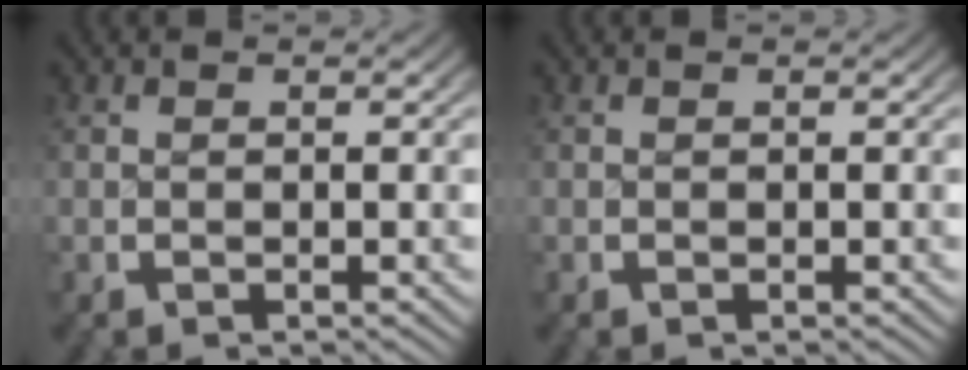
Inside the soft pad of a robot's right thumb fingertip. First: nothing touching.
{"total": 0.0}